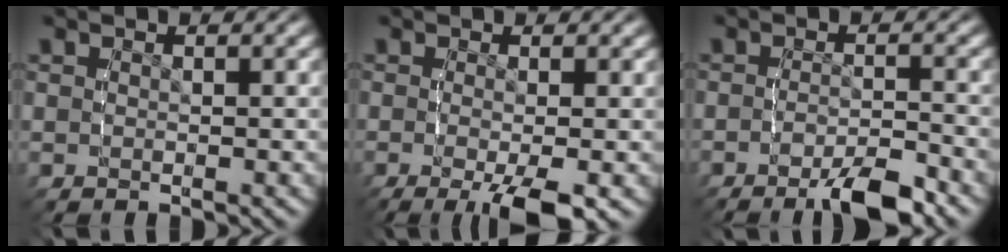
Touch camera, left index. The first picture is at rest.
{"total": 4.6, "force": [-2.5, 1.0, 3.8], "torque": [-0.060, -0.020, -0.032]}
{"total": 3.4, "force": [-2.5, 0.7, 2.1], "torque": [-0.034, 0.000, -0.049]}